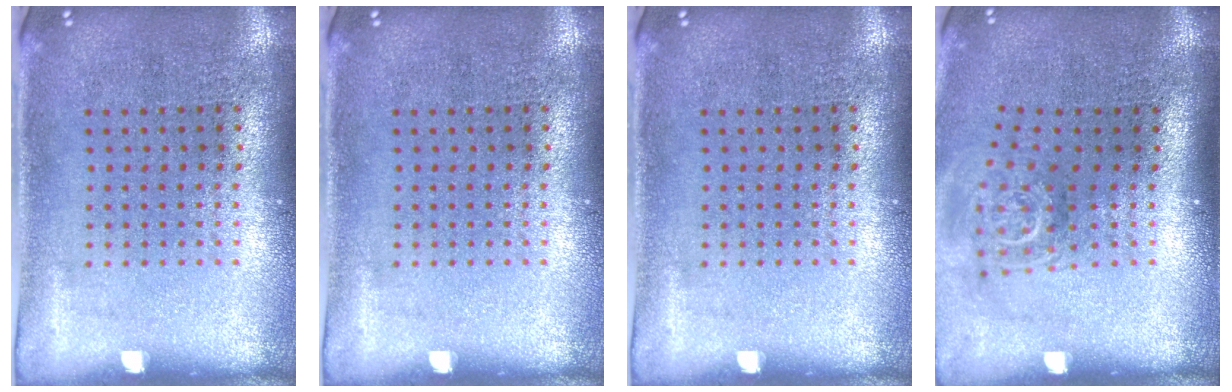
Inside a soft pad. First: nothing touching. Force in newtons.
{"total": 0.0}
{"total": 0.0}
{"total": 1.9, "press": 1.3, "slide": 1.4}